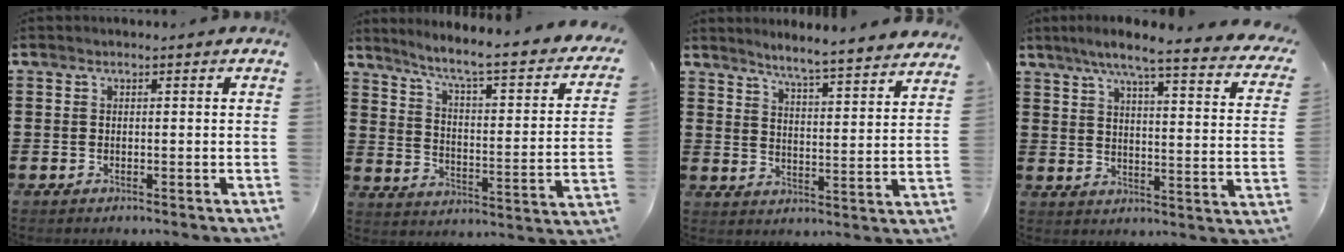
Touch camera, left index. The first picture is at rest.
{"total": 5.6, "force": [3.8, -0.1, 4.1], "torque": [-0.096, -0.039, 0.052]}
{"total": 4.6, "force": [4.3, -1.2, 0.9], "torque": [-0.039, -0.041, 0.069]}
{"total": 6.4, "force": [4.9, -0.3, 4.1], "torque": [-0.093, -0.039, 0.074]}